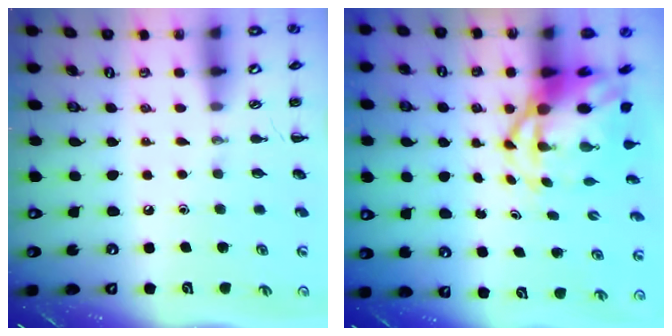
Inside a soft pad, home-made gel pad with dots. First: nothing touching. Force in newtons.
{"total": 8.3, "press": 8.0, "slide": 2.2}